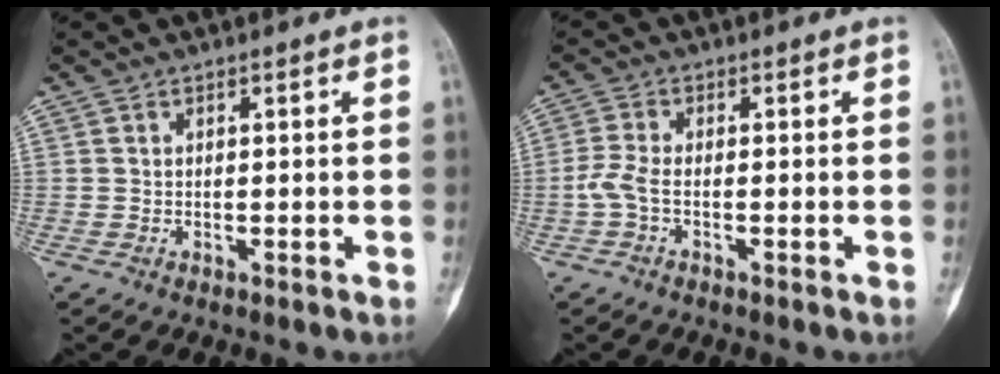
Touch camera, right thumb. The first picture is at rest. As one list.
[{"total": 3.3, "force": [-0.9, 1.2, 2.9], "torque": [-0.079, 0.001, -0.026]}]